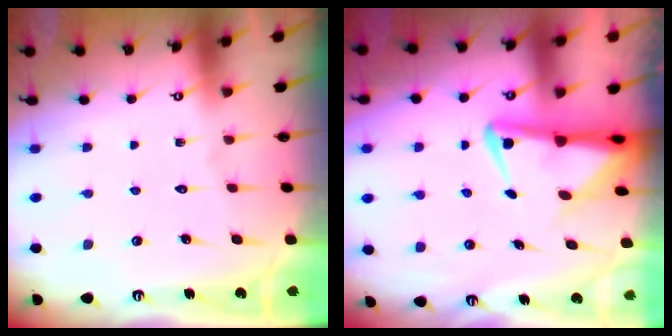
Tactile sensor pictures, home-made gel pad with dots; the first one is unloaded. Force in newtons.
{"total": 5.4, "press": 5.3, "slide": 0.8}